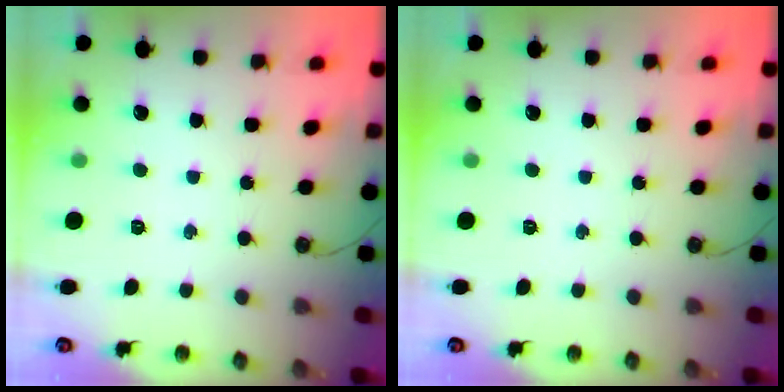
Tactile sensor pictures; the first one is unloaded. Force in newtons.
{"total": 0.0}